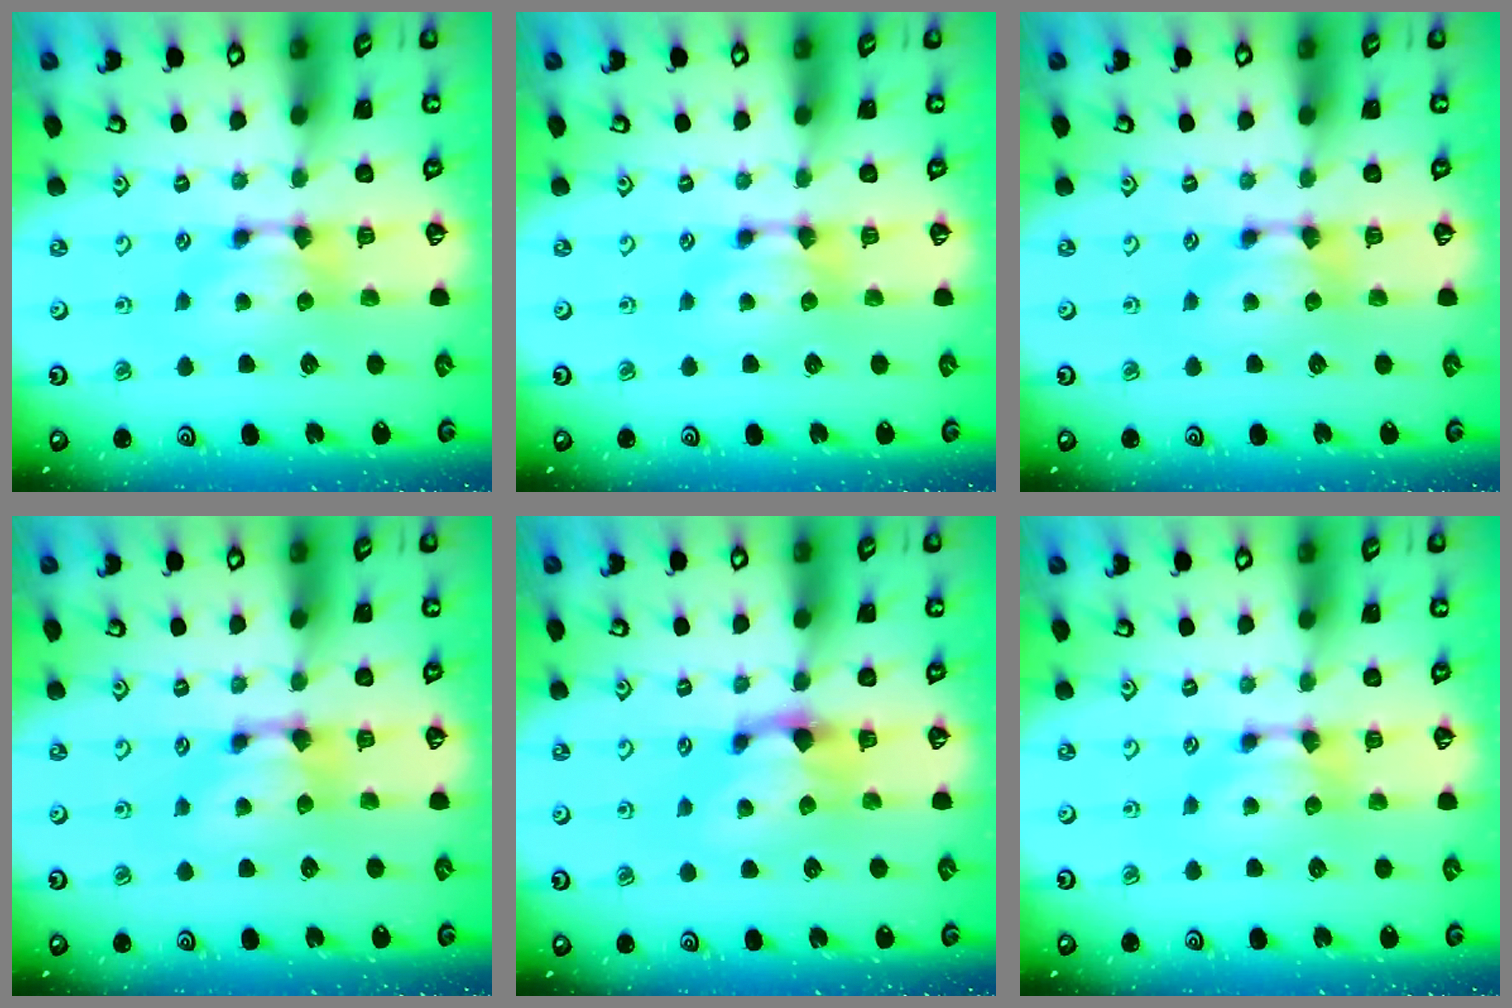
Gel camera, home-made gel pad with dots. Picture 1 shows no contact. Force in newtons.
{"total": 0.0}
{"total": 0.0}
{"total": 0.9, "press": 0.5, "slide": 0.8}
{"total": 1.4, "press": 0.8, "slide": 1.2}
{"total": 0.0}